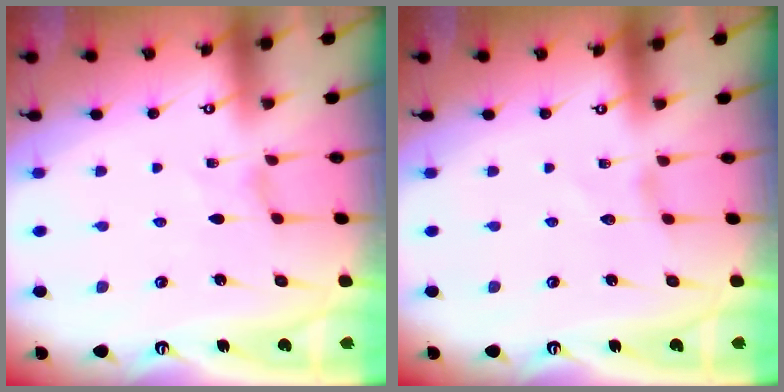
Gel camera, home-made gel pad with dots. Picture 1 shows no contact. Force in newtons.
{"total": 0.0}